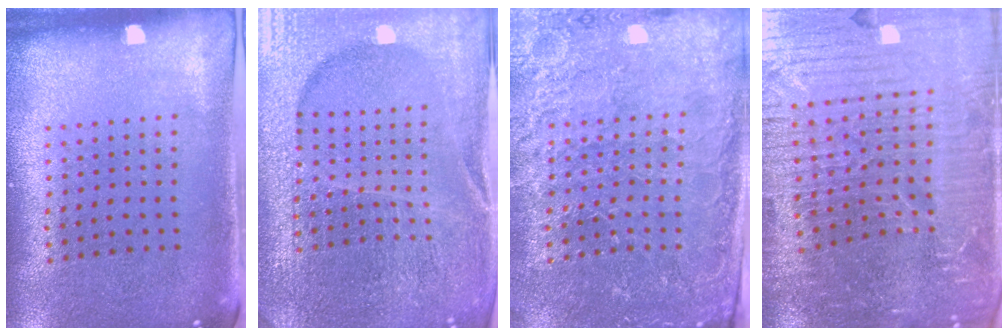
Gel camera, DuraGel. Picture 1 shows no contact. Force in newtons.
{"total": 5.3, "press": 4.8, "slide": 2.2}
{"total": 3.5, "press": 3.4, "slide": 0.8}
{"total": 5.8, "press": 5.2, "slide": 2.6}